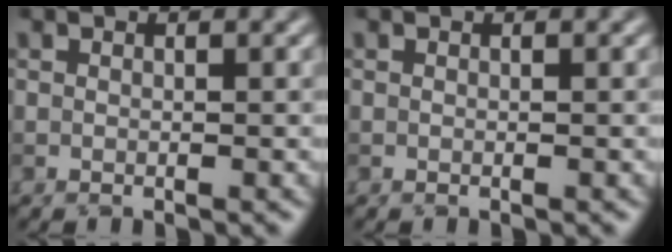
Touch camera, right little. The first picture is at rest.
{"total": 0.0}